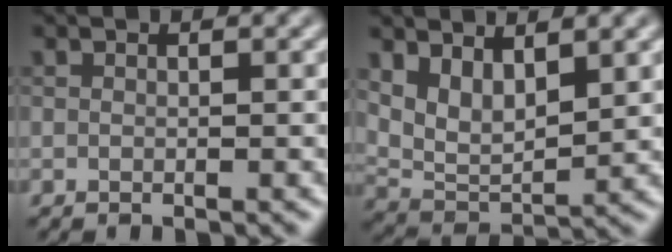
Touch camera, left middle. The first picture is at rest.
{"total": 4.9, "force": [2.3, 2.6, 3.4], "torque": [-0.073, -0.016, 0.049]}